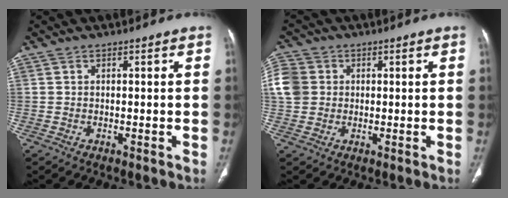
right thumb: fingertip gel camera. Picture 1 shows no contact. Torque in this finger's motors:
{"motor_torque": [1.20, 1.13, 0.43, -0.30, 0.13]}